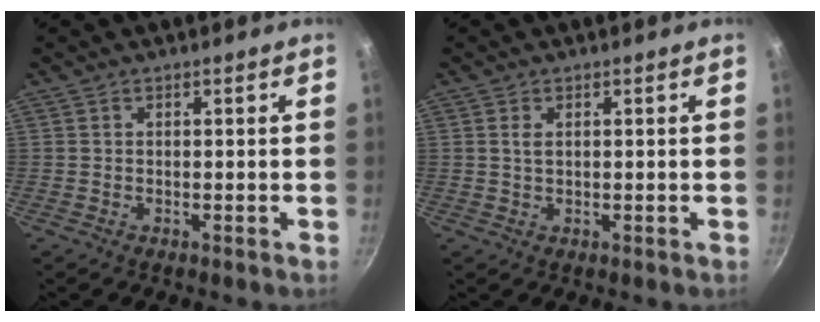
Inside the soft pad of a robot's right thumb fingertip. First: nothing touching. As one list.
[{"total": 1.4, "force": [0.4, 0.8, 1.1], "torque": [-0.021, -0.001, 0.009]}]